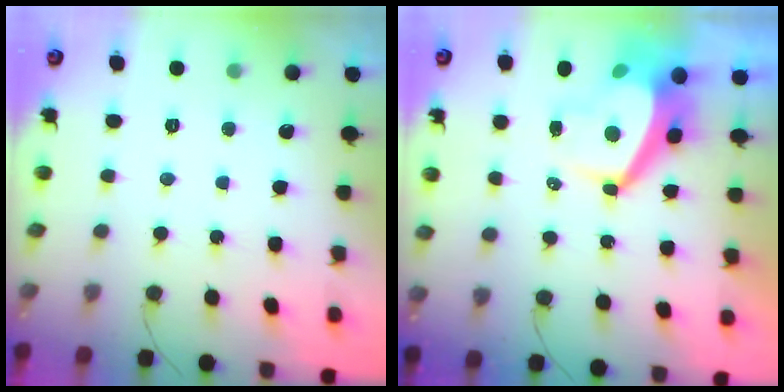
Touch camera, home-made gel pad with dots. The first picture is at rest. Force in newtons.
{"total": 6.7, "press": 6.6, "slide": 0.9}